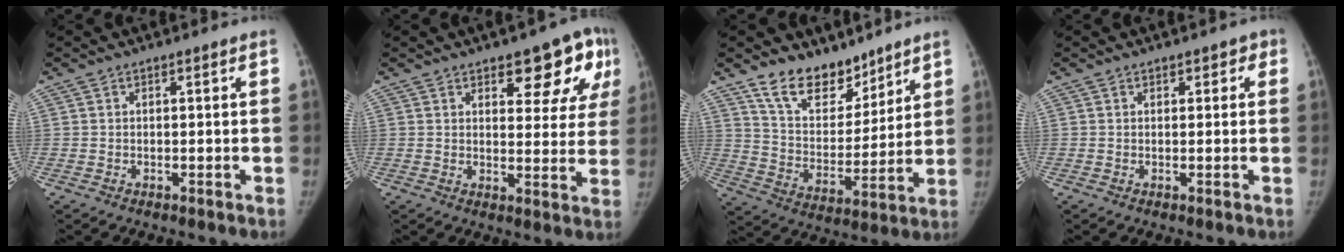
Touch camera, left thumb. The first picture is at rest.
{"total": 11.3, "force": [6.0, 5.0, 8.2], "torque": [-0.051, -0.025, 0.073]}
{"total": 13.7, "force": [10.5, 7.1, 5.0], "torque": [-0.042, -0.075, 0.196]}
{"total": 1.9, "force": [1.0, 1.4, 0.8], "torque": [0.016, 0.001, 0.005]}